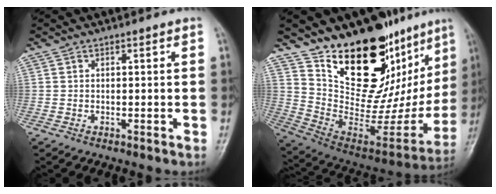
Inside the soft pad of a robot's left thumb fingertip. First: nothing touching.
{"total": 28.6, "force": [17.8, 13.7, 17.8], "torque": [-0.208, -0.094, 0.301]}